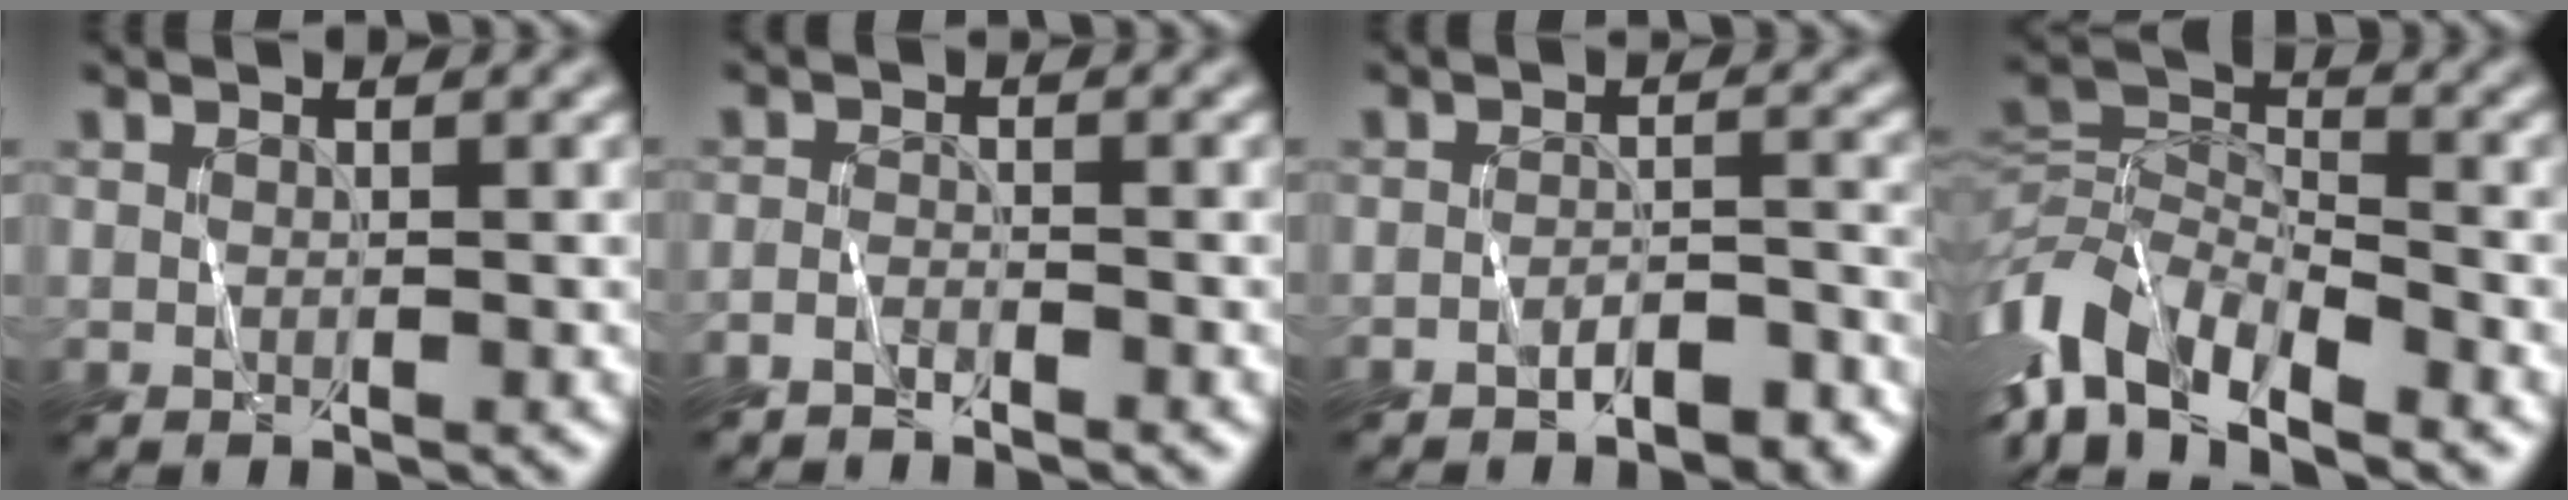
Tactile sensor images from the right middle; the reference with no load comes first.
{"total": 1.6, "force": [-1.6, -0.1, 0.0], "torque": [-0.001, -0.004, -0.038]}
{"total": 2.9, "force": [-2.4, 0.8, 1.4], "torque": [-0.018, 0.006, -0.037]}
{"total": 8.5, "force": [-5.5, 3.9, 5.2], "torque": [-0.098, -0.002, -0.118]}